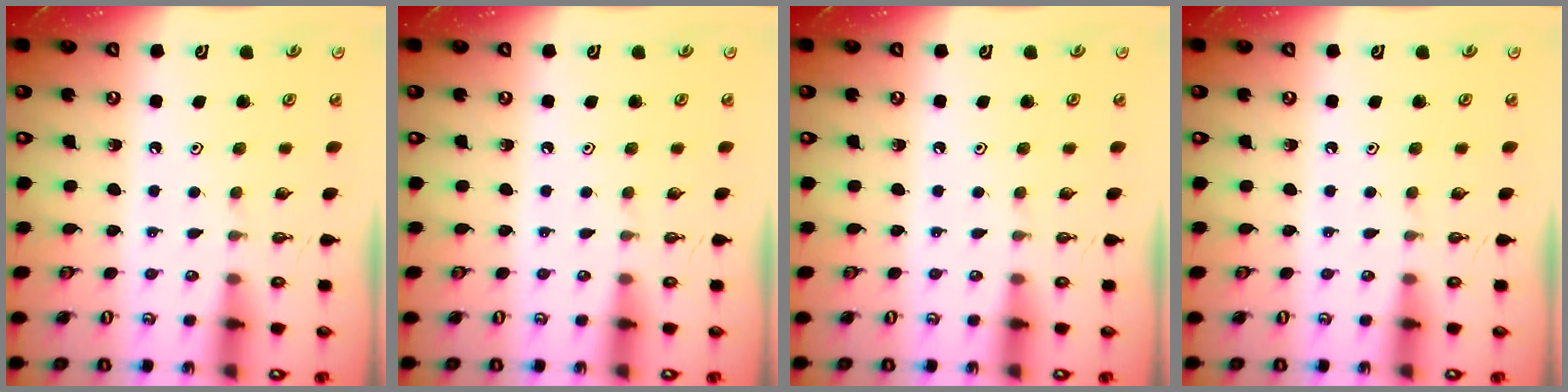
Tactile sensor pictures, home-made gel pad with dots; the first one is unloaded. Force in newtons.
{"total": 0.0}
{"total": 0.0}
{"total": 0.0}